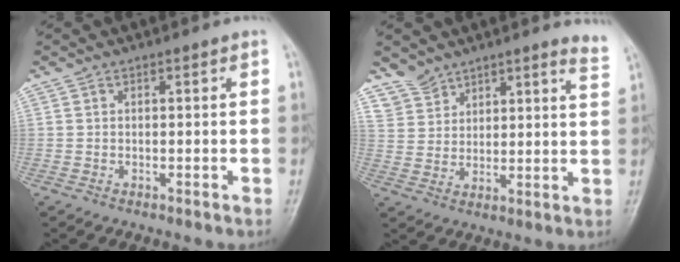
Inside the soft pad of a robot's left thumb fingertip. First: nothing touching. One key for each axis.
{"total": 7.6, "fx": 7.1, "fy": 2.7, "fz": 0.3, "tx": 0.032, "ty": -0.056, "tz": 0.107}